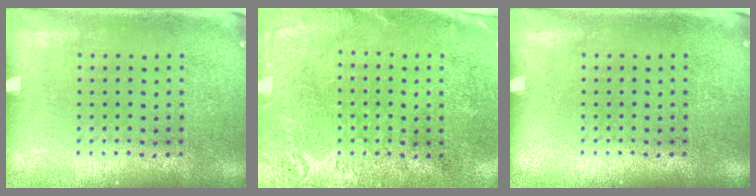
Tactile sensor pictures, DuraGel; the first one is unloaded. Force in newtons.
{"total": 2.7, "press": 2.4, "slide": 1.3}
{"total": 0.0}